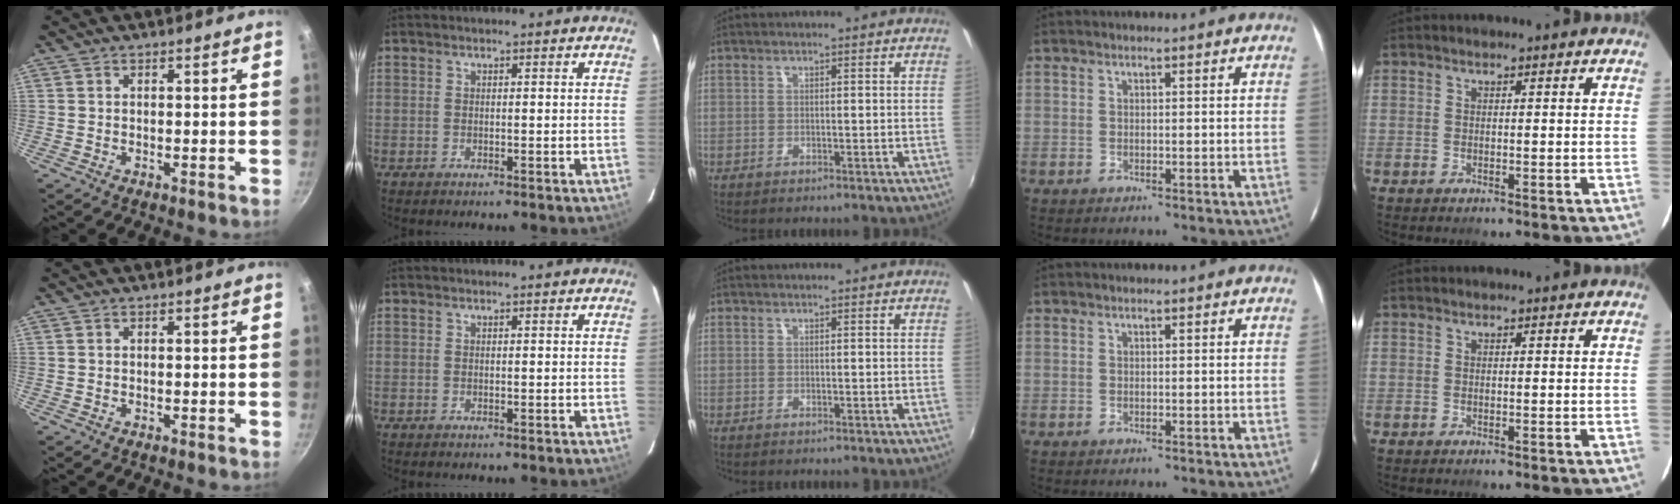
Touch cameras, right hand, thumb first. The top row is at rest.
{}